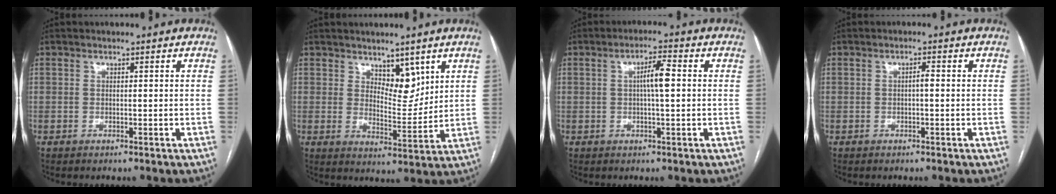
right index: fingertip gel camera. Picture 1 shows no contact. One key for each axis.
{"total": 5.9, "fx": 3.6, "fy": 2.7, "fz": 3.9, "tx": -0.057, "ty": -0.010, "tz": 0.063}
{"total": 4.2, "fx": 0.3, "fy": 0.4, "fz": 4.2, "tx": -0.074, "ty": 0.008, "tz": 0.004}
{"total": 1.1, "fx": -0.1, "fy": 0.2, "fz": 1.1, "tx": -0.017, "ty": 0.003, "tz": -0.001}